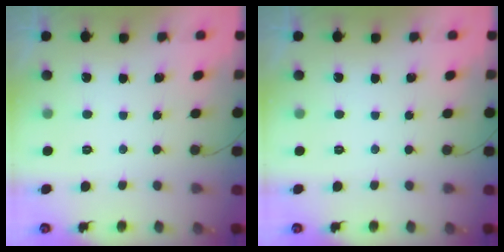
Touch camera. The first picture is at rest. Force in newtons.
{"total": 0.0}